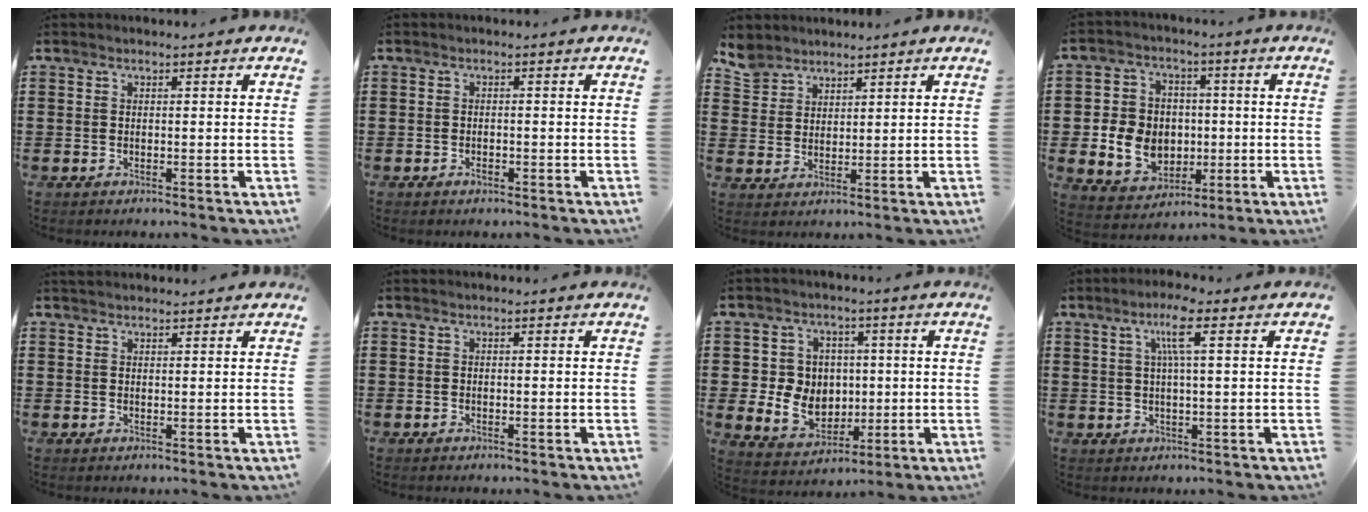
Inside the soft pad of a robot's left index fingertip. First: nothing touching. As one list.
[{"total": 0.9, "force": [-0.5, 0.5, 0.6], "torque": [-0.014, -0.004, -0.009]}, {"total": 4.5, "force": [3.8, 2.3, 0.4], "torque": [-0.026, -0.002, 0.074]}, {"total": 7.8, "force": [-0.7, 7.1, 3.1], "torque": [-0.084, 0.017, -0.011]}, {"total": 1.2, "force": [1.2, 0.3, 0.1], "torque": [-0.004, 0.001, 0.024]}, {"total": 0.0}, {"total": 7.0, "force": [0.5, 6.7, 2.1], "torque": [-0.067, 0.007, 0.013]}, {"total": 5.0, "force": [2.1, 0.0, 4.6], "torque": [-0.092, 0.005, 0.030]}]